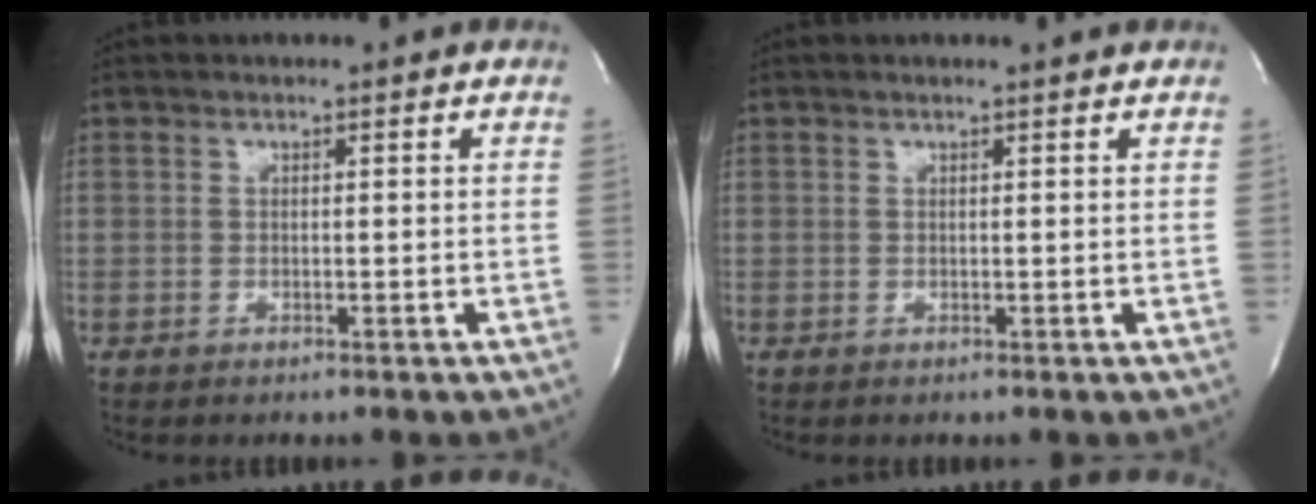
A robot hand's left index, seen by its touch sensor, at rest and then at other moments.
{"total": 1.2, "force": [1.0, -0.3, 0.5], "torque": [-0.013, 0.001, 0.014]}